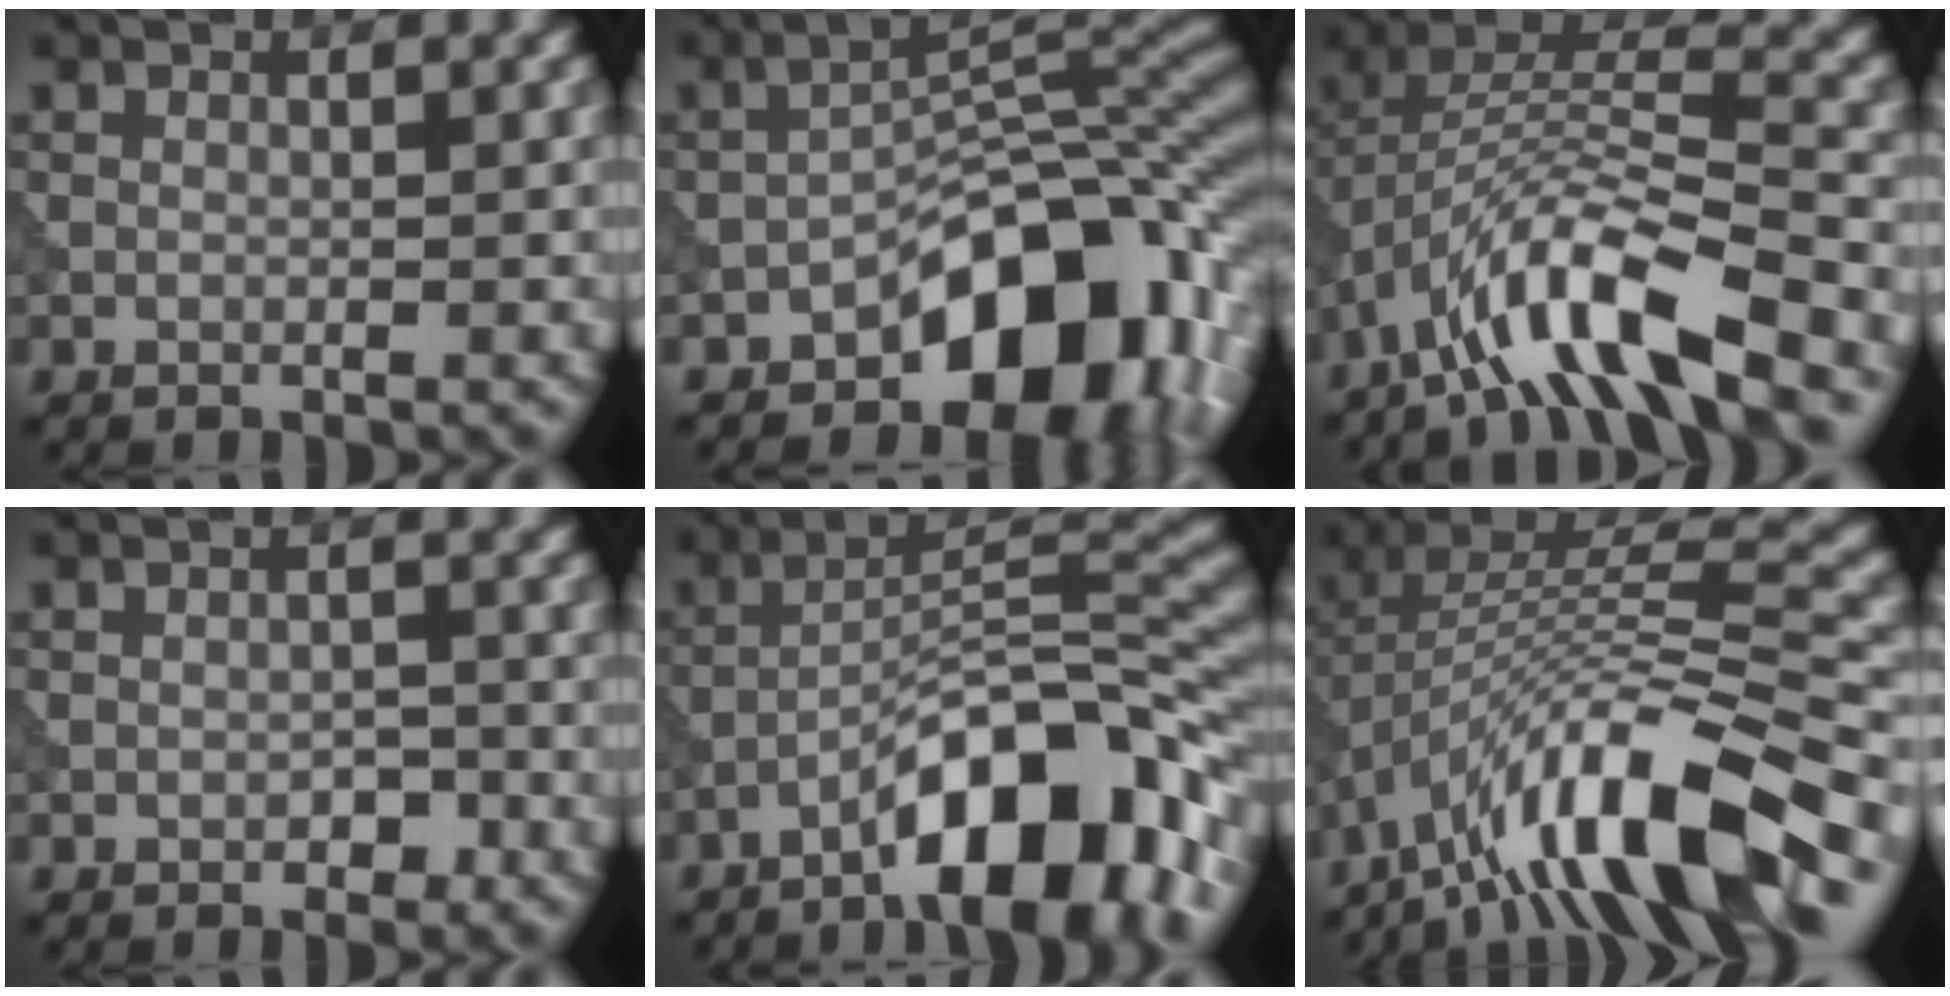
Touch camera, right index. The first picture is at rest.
{"total": 11.6, "force": [-5.5, 6.0, 8.2], "torque": [-0.089, 0.006, -0.097]}
{"total": 10.4, "force": [-6.2, 2.8, 7.9], "torque": [-0.137, 0.013, -0.118]}
{"total": 1.4, "force": [-0.6, 0.8, 0.9], "torque": [-0.013, -0.001, -0.010]}
{"total": 11.0, "force": [-6.3, 3.0, 8.4], "torque": [-0.119, 0.026, -0.110]}
{"total": 13.0, "force": [-7.2, 3.8, 10.1], "torque": [-0.174, 0.026, -0.126]}